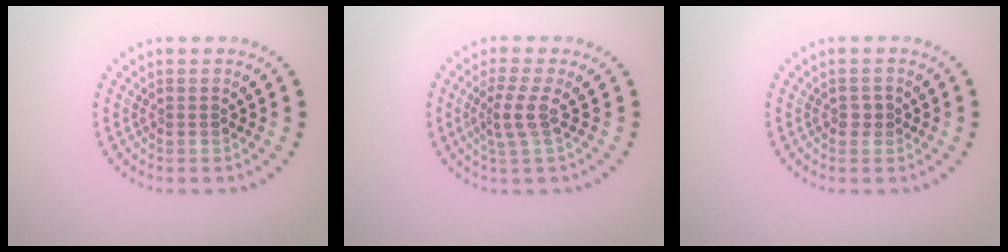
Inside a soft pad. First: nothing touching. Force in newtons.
{"total": 2.2, "press": 1.6, "slide": 1.6}
{"total": 0.9, "press": 0.9, "slide": 0.2}